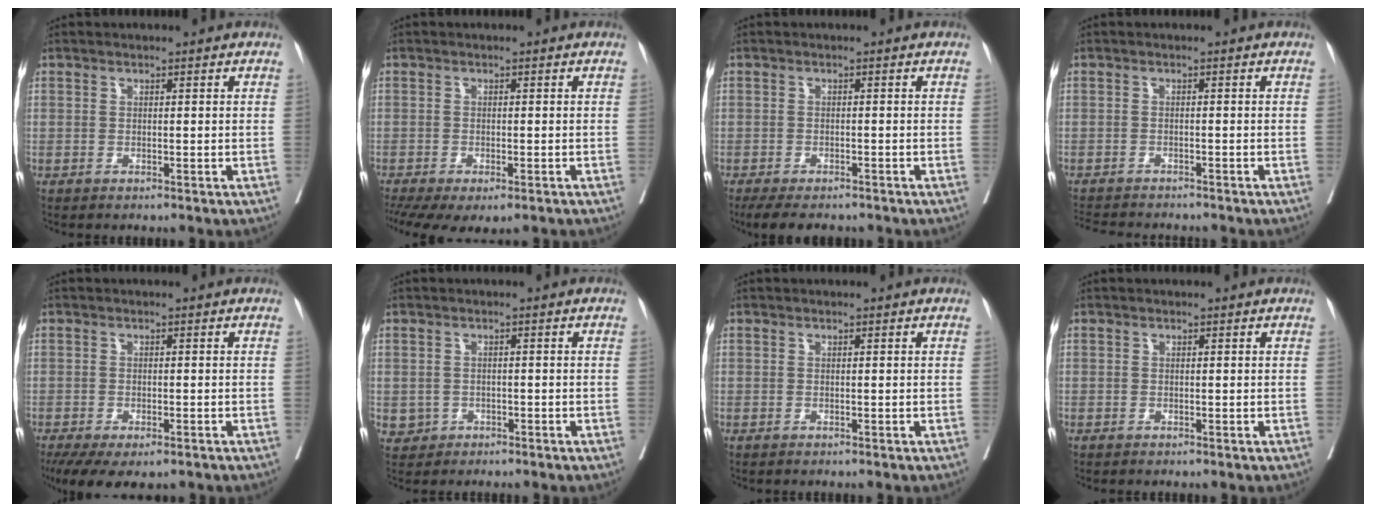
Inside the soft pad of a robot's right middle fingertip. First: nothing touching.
{"total": 9.5, "force": [-6.4, 3.8, 5.9], "torque": [-0.118, -0.010, -0.094]}
{"total": 7.4, "force": [-6.1, 2.5, 3.4], "torque": [-0.041, -0.007, -0.087]}
{"total": 8.0, "force": [-7.4, 1.7, 2.7], "torque": [-0.040, -0.007, -0.105]}
{"total": 9.7, "force": [-6.6, 4.0, 5.8], "torque": [-0.106, -0.014, -0.097]}
{"total": 2.3, "force": [-1.0, 2.1, 0.3], "torque": [-0.001, 0.008, -0.013]}
{"total": 0.0}
{"total": 0.6, "force": [0.0, 0.6, -0.1], "torque": [0.010, 0.006, -0.004]}